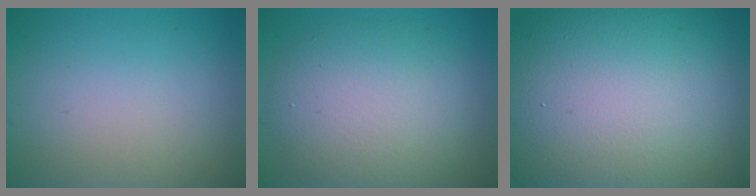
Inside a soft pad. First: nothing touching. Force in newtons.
{"total": 7.3, "press": 7.2, "slide": 0.8}
{"total": 20.3, "press": 20.3, "slide": 1.2}